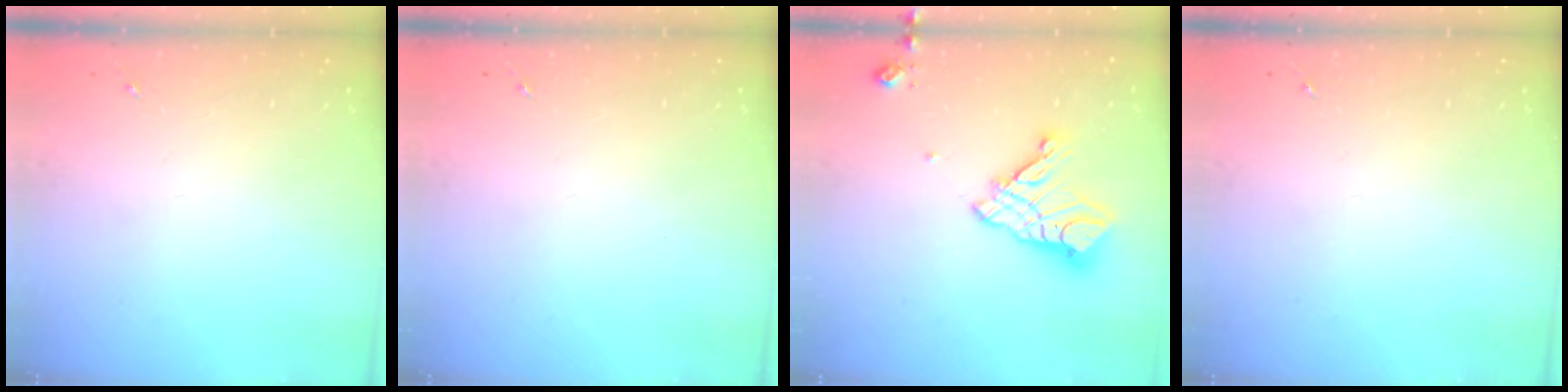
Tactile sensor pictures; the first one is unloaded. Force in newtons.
{"total": 0.0}
{"total": 14.4, "press": 14.3, "slide": 1.5}
{"total": 0.0}